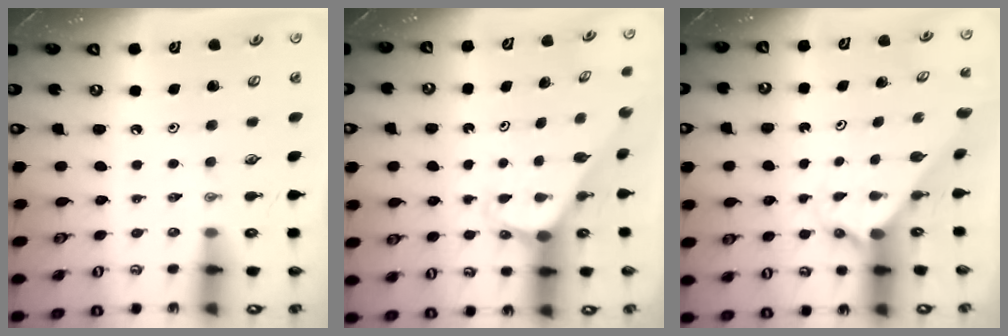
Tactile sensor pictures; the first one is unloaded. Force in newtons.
{"total": 2.2, "press": 2.2, "slide": 0.2}
{"total": 1.6, "press": 1.6, "slide": 0.1}